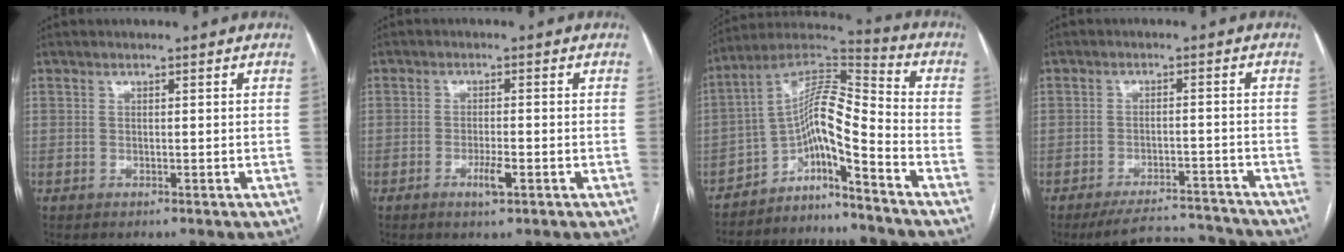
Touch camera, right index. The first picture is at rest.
{"total": 3.0, "force": [-1.4, 0.4, 2.7], "torque": [-0.050, -0.002, -0.023]}
{"total": 11.1, "force": [-6.8, 0.8, 8.8], "torque": [-0.152, 0.026, -0.120]}
{"total": 8.4, "force": [-8.3, 1.3, 0.6], "torque": [0.000, 0.013, -0.122]}